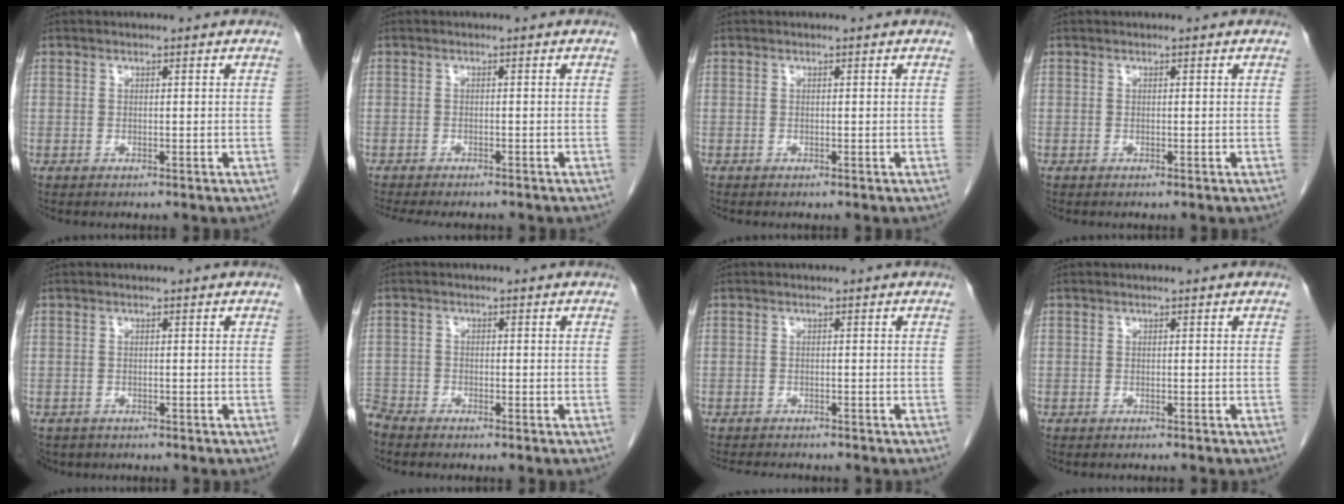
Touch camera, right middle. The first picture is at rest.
{"total": 8.4, "force": [-7.4, 2.0, 3.4], "torque": [-0.047, -0.011, -0.101]}
{"total": 0.0}
{"total": 0.0}
{"total": 4.1, "force": [-3.2, 2.5, 0.7], "torque": [-0.011, -0.001, -0.049]}
{"total": 3.2, "force": [-3.1, 0.6, 0.2], "torque": [-0.002, -0.009, -0.063]}
{"total": 6.3, "force": [-5.8, 1.3, 2.1], "torque": [-0.028, -0.006, -0.084]}
{"total": 1.8, "force": [-1.7, 0.1, 0.5], "torque": [-0.008, -0.003, -0.021]}